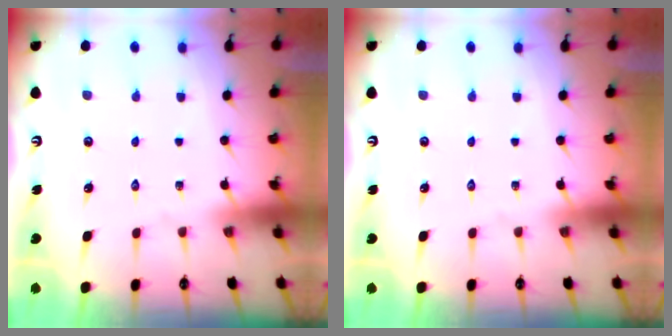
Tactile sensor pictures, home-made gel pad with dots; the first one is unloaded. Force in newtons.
{"total": 0.0}